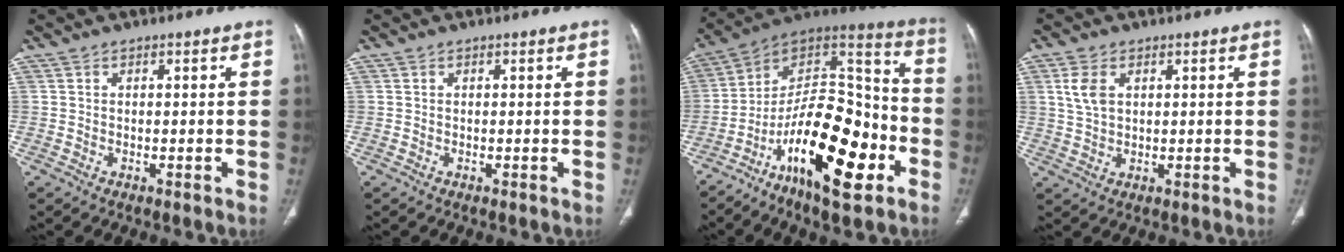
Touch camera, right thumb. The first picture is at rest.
{"total": 0.0}
{"total": 24.2, "force": [-10.5, 9.7, 19.5], "torque": [-0.298, 0.073, -0.173]}
{"total": 5.2, "force": [1.7, 3.2, 3.7], "torque": [-0.077, 0.002, 0.038]}